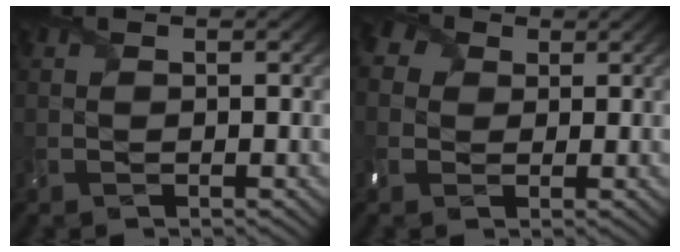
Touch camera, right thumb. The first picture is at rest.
{"total": 4.3, "force": [0.9, 3.7, 2.0], "torque": [-0.062, 0.009, 0.009]}